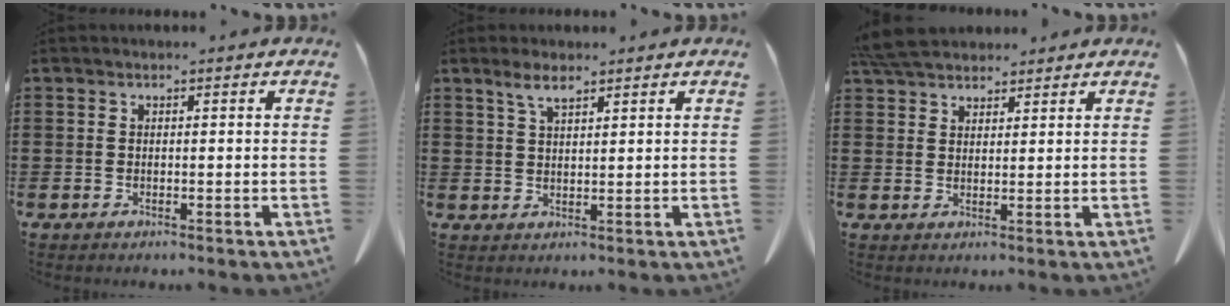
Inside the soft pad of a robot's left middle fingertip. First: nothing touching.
{"total": 3.4, "force": [2.3, 0.7, 2.4], "torque": [-0.052, 0.003, 0.041]}
{"total": 5.5, "force": [5.0, 1.4, 1.8], "torque": [-0.048, -0.005, 0.097]}